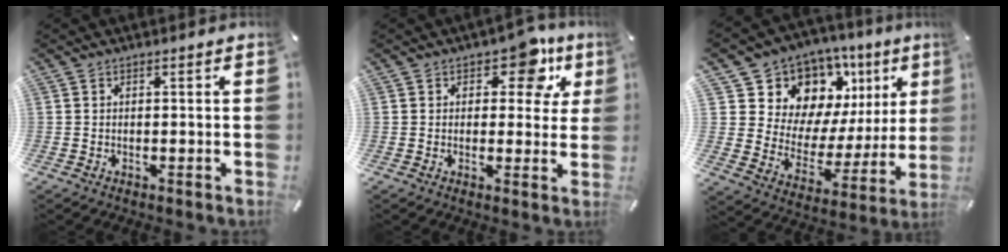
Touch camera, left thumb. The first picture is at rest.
{"total": 9.4, "force": [5.0, 5.5, 5.8], "torque": [-0.049, -0.032, 0.078]}
{"total": 11.5, "force": [8.1, 8.0, 1.9], "torque": [-0.018, -0.102, 0.144]}